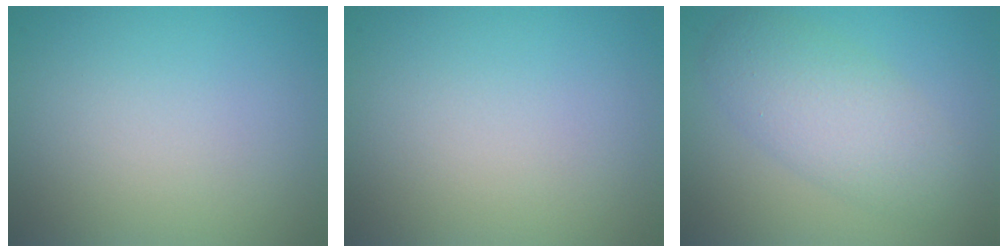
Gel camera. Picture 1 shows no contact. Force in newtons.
{"total": 0.0}
{"total": 4.8, "press": 4.8, "slide": 0.3}